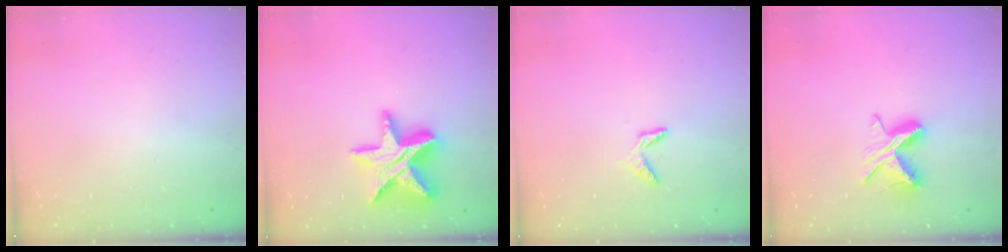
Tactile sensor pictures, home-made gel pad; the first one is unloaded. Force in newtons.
{"total": 19.6, "press": 19.6, "slide": 1.3}
{"total": 4.0, "press": 3.9, "slide": 0.3}
{"total": 8.4, "press": 8.4, "slide": 0.2}